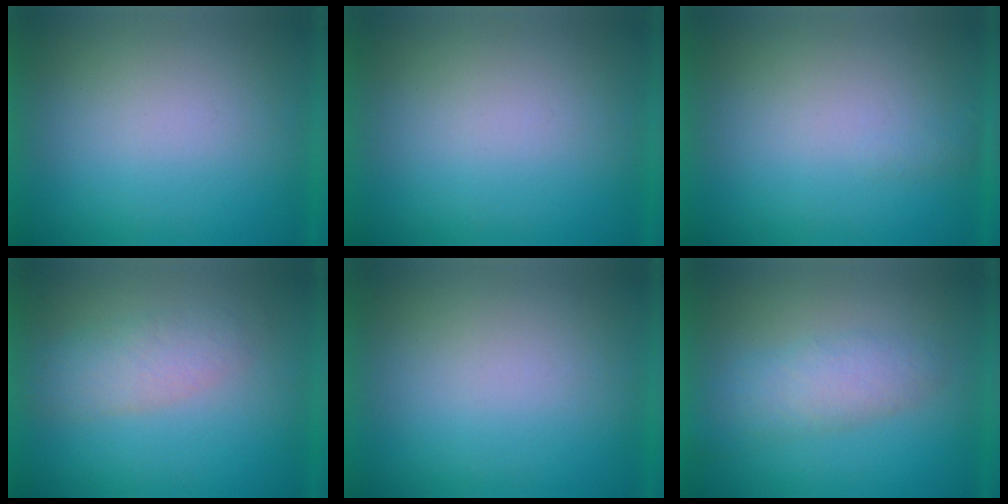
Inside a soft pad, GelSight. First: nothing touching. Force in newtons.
{"total": 0.0}
{"total": 1.1}
{"total": 2.9}
{"total": 0.0}
{"total": 3.1}